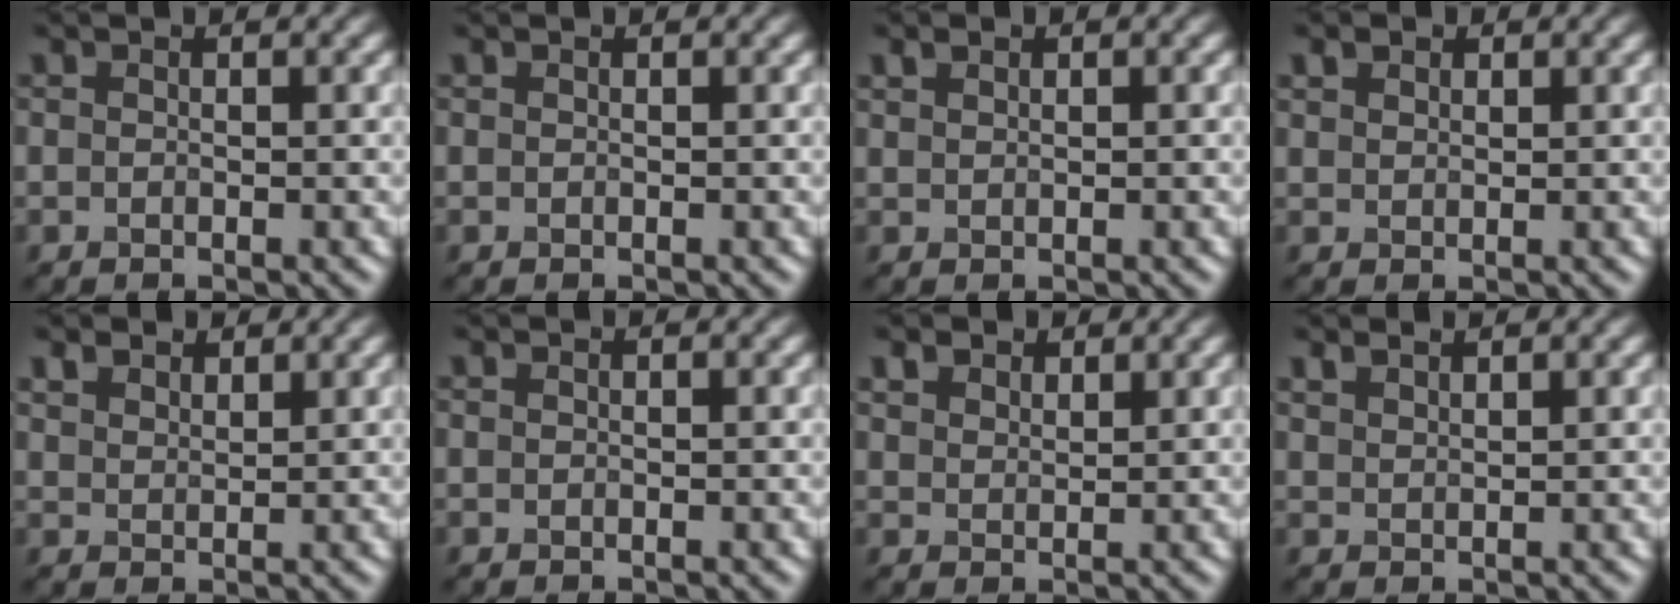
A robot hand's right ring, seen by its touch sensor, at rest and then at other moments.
{"total": 0.0}
{"total": 0.9, "force": [0.6, 0.5, 0.4], "torque": [-0.007, 0.002, 0.014]}
{"total": 1.2, "force": [0.9, 0.8, 0.3], "torque": [-0.007, 0.002, 0.014]}
{"total": 2.6, "force": [2.3, 1.1, 0.6], "torque": [-0.024, 0.001, 0.047]}
{"total": 0.0}
{"total": 2.4, "force": [2.0, 1.2, 0.6], "torque": [-0.023, -0.005, 0.045]}
{"total": 1.4, "force": [1.3, 0.2, 0.3], "torque": [-0.007, 0.002, 0.029]}